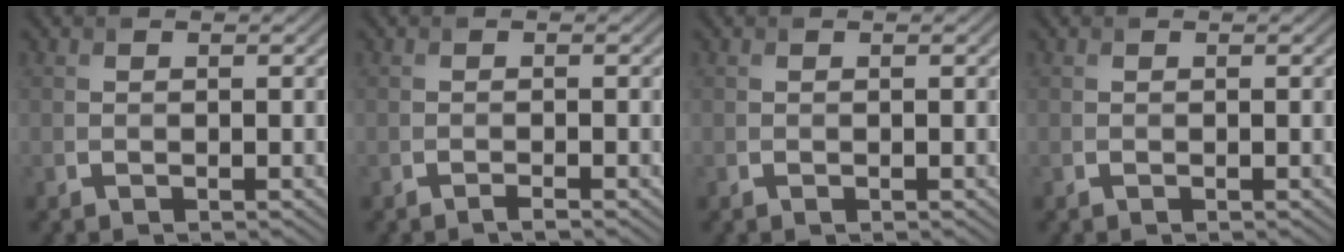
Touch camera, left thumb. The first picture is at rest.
{"total": 0.7, "force": [-0.6, -0.1, 0.4], "torque": [-0.008, 0.001, -0.015]}
{"total": 0.0}
{"total": 0.0}